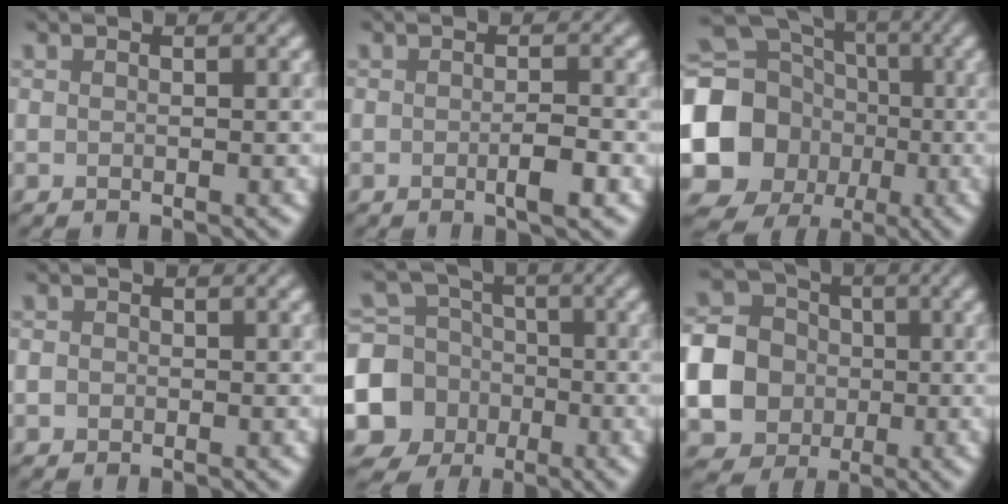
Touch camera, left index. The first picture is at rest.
{"total": 2.1, "force": [-0.7, 0.4, 1.9], "torque": [-0.030, -0.001, -0.012]}
{"total": 16.4, "force": [-1.7, 14.8, 6.9], "torque": [-0.150, -0.028, -0.064]}
{"total": 1.1, "force": [-0.1, 1.1, 0.4], "torque": [-0.003, -0.002, -0.006]}
{"total": 9.9, "force": [-3.0, 9.0, 2.8], "torque": [-0.073, -0.016, -0.082]}
{"total": 14.9, "force": [-2.0, 14.0, 4.6], "torque": [-0.164, -0.015, -0.065]}